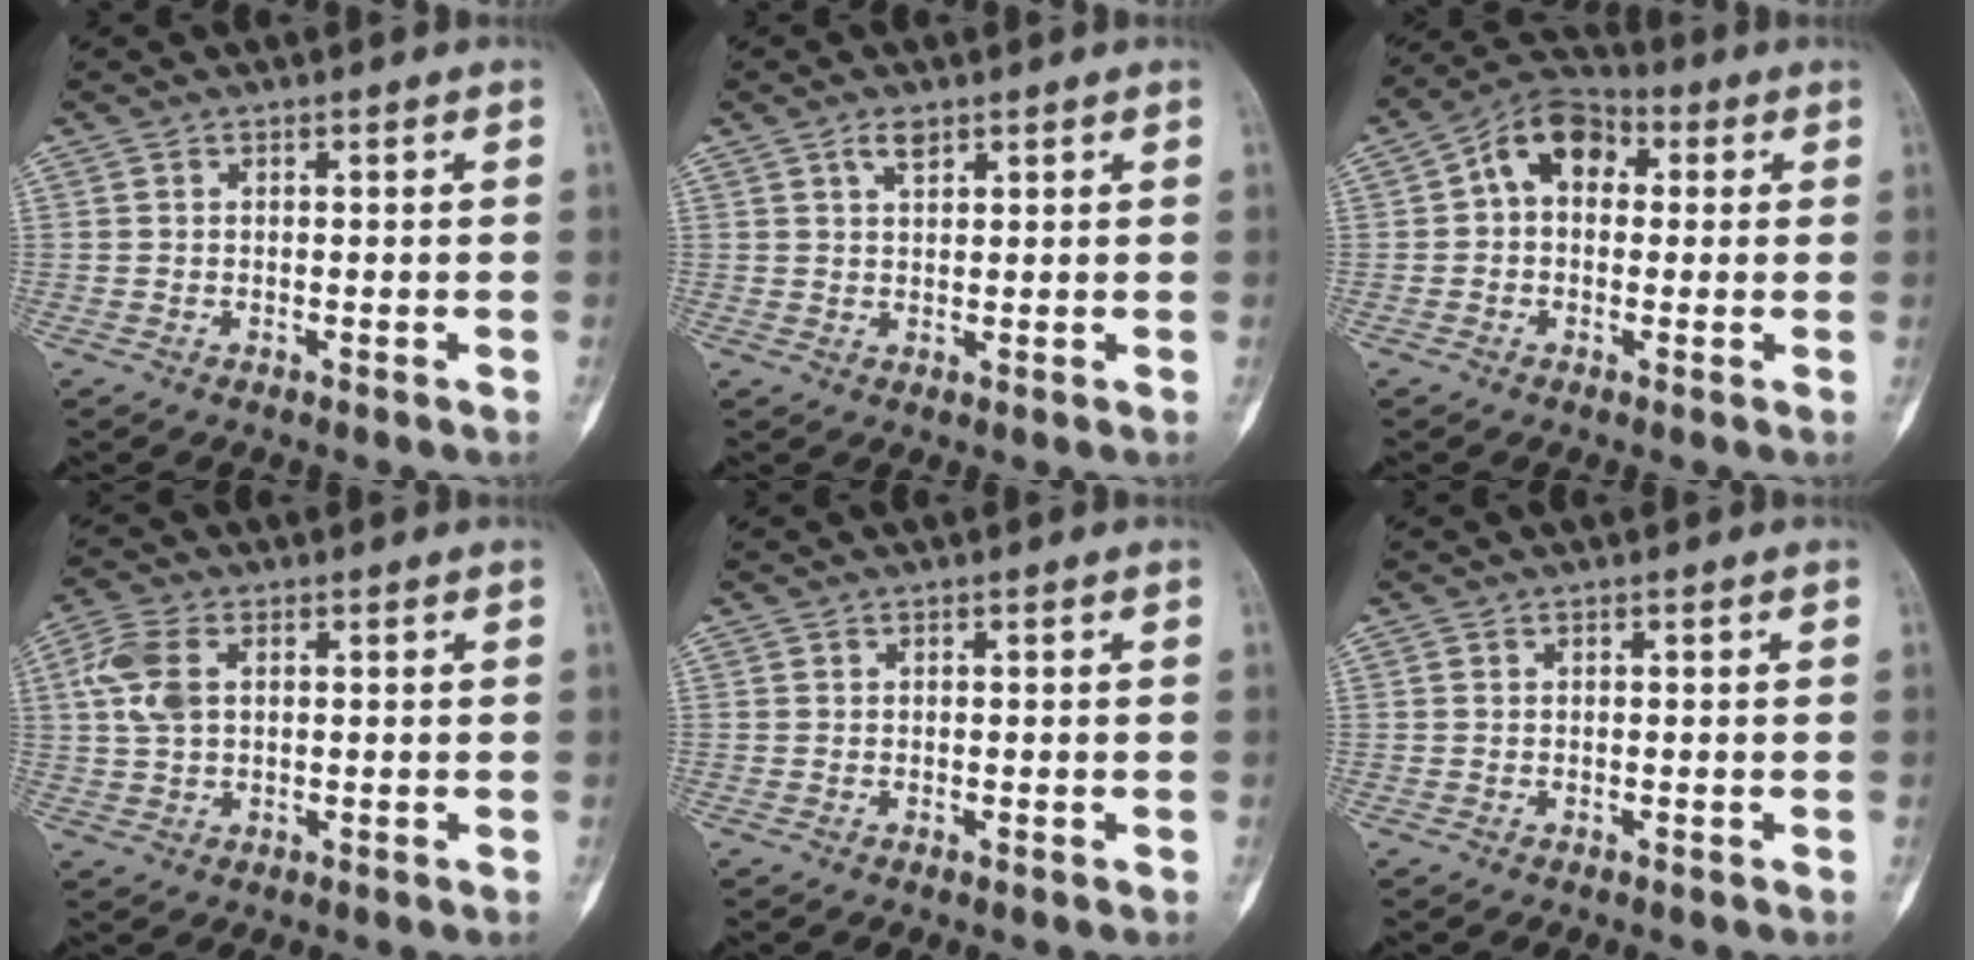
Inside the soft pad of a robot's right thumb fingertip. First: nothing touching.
{"total": 2.7, "force": [1.7, 1.3, 1.7], "torque": [-0.027, -0.007, 0.032]}
{"total": 10.2, "force": [1.9, 7.2, 7.0], "torque": [-0.090, 0.031, 0.016]}
{"total": 6.5, "force": [1.2, 4.0, 5.0], "torque": [-0.122, 0.011, 0.021]}
{"total": 0.0}
{"total": 0.0}